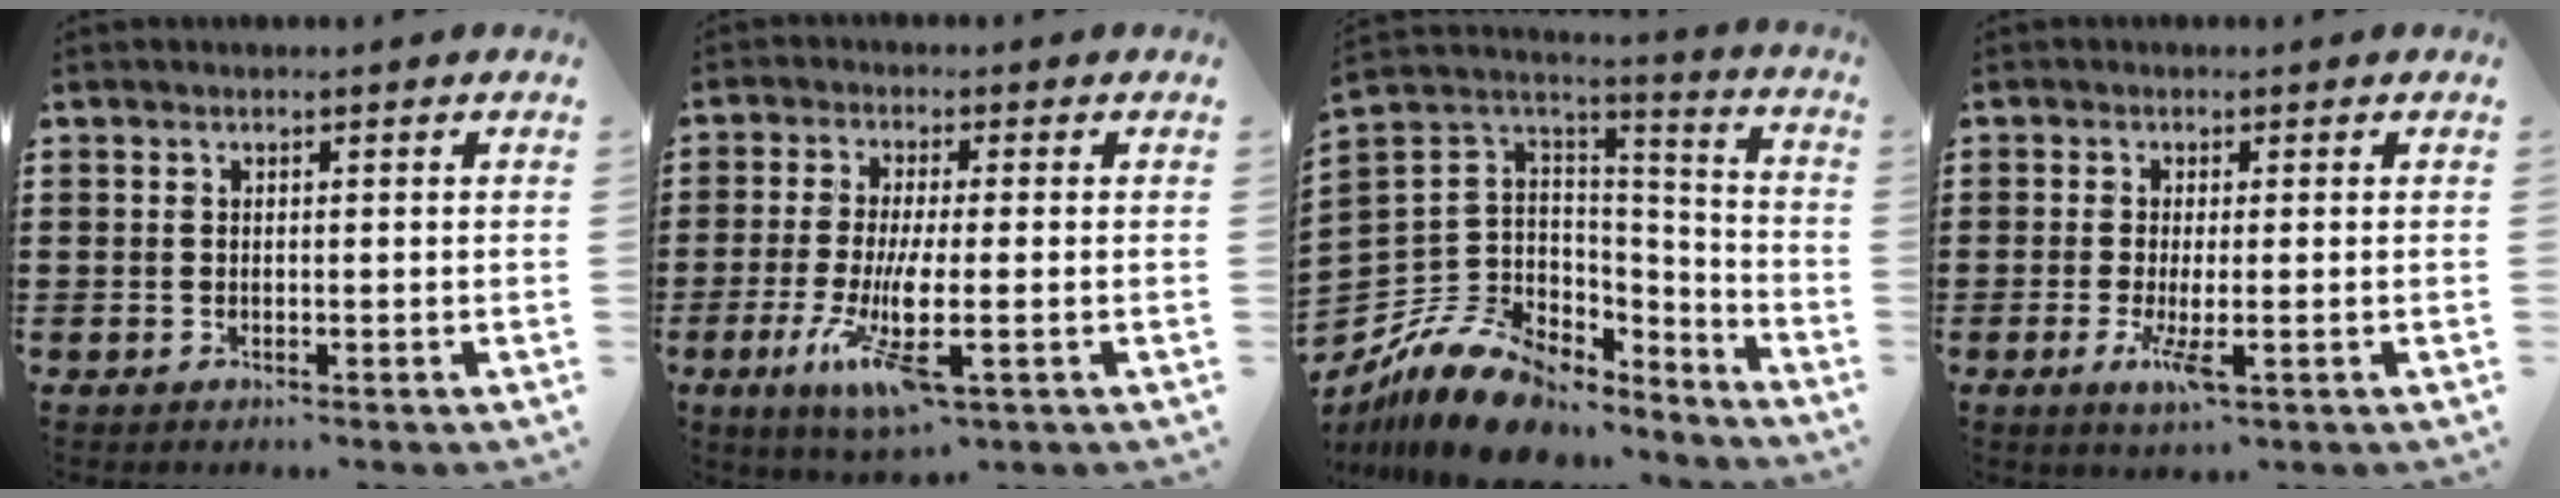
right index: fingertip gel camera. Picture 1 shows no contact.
{"total": 8.4, "force": [-2.9, 1.3, 7.8], "torque": [-0.167, -0.022, -0.055]}
{"total": 11.4, "force": [-7.1, 7.5, 4.6], "torque": [-0.122, 0.014, -0.131]}
{"total": 4.0, "force": [-1.4, 0.5, 3.7], "torque": [-0.081, -0.019, -0.027]}